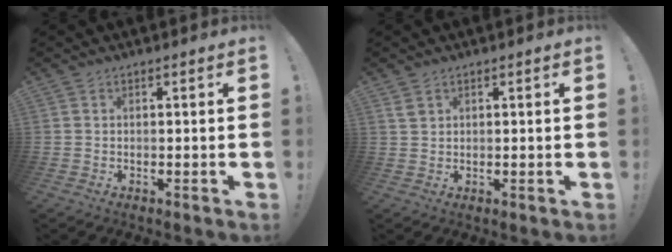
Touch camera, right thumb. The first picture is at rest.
{"total": 2.1, "force": [1.3, 1.1, 1.2], "torque": [-0.024, 0.000, 0.024]}